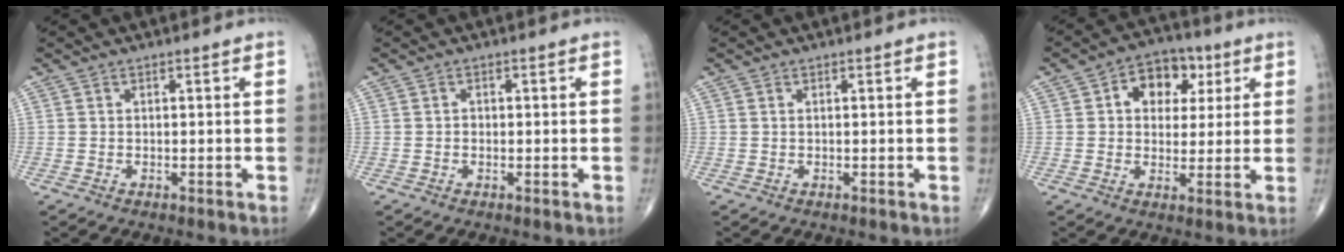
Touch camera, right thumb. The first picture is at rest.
{"total": 0.7, "force": [-0.1, 0.6, 0.4], "torque": [-0.007, 0.001, -0.003]}
{"total": 0.0}
{"total": 10.0, "force": [3.2, 7.3, 6.0], "torque": [-0.045, 0.004, 0.046]}